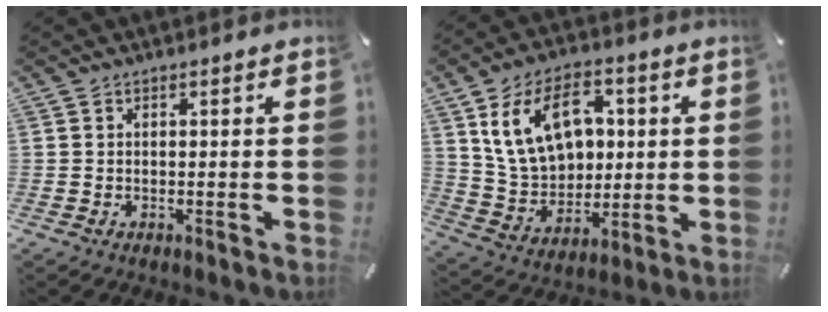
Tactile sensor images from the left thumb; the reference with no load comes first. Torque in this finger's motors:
{"motor_torque": [2.50, 2.50, 1.55, -1.22, 0.47]}